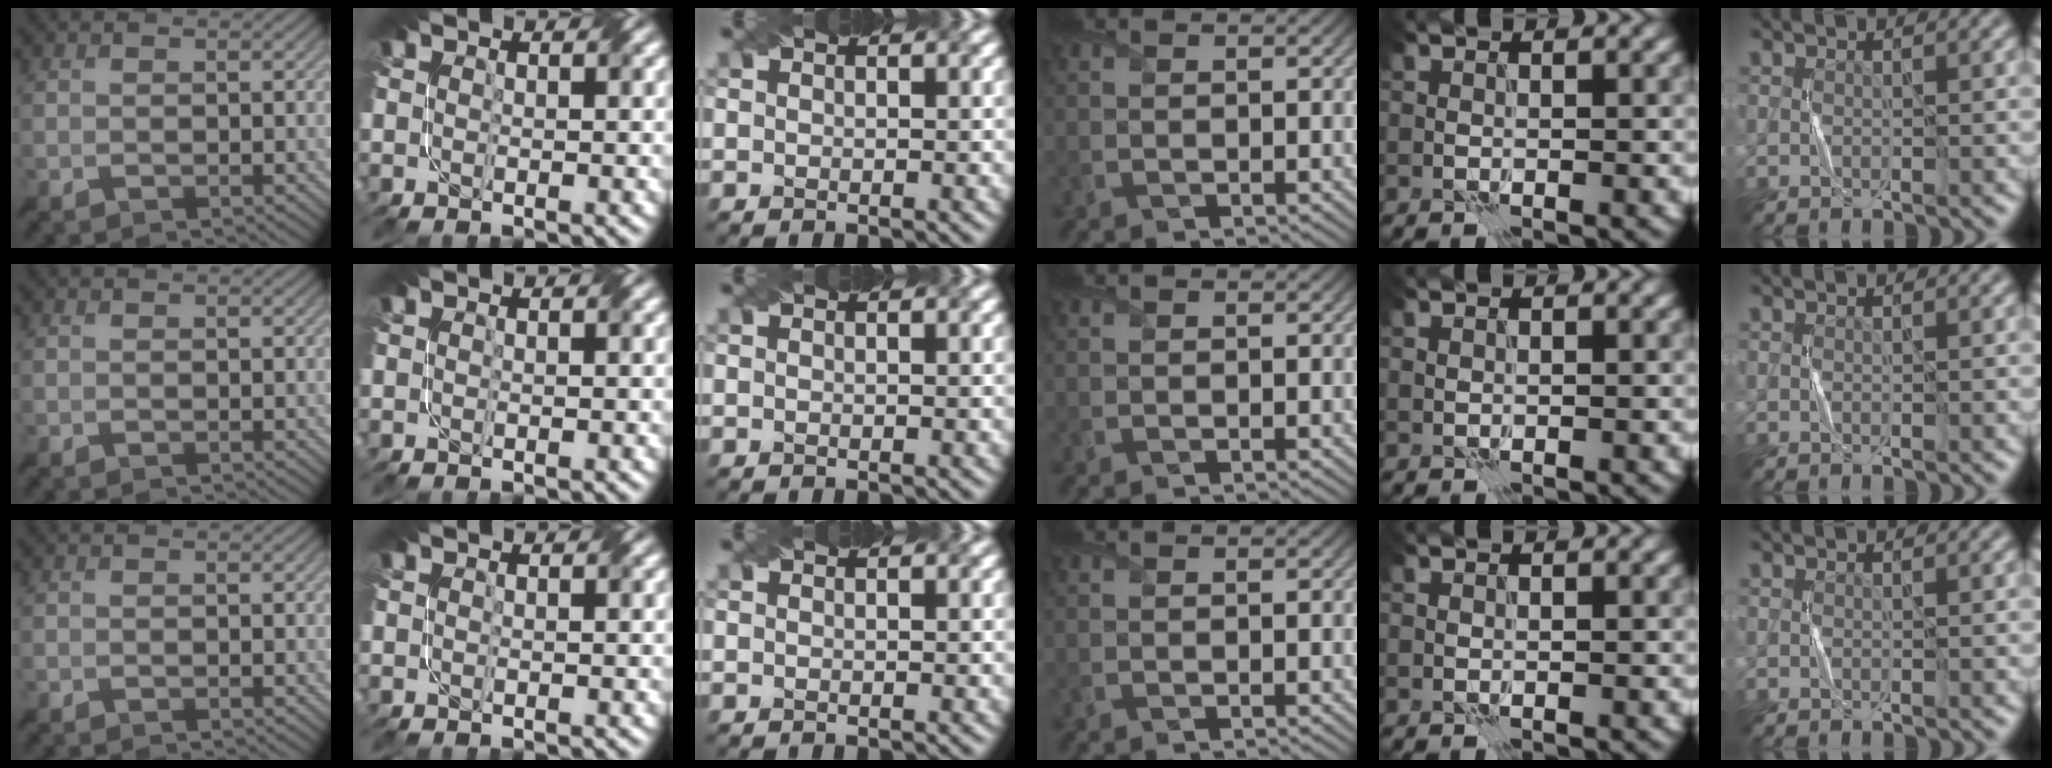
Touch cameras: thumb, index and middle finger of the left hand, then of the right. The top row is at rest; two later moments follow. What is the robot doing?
{"motion": "fold", "object": "coffee filter"}